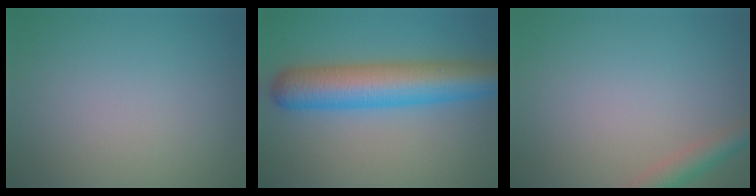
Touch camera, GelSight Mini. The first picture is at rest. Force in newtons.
{"total": 8.4, "press": 8.4, "slide": 0.2}
{"total": 2.9, "press": 2.9, "slide": 0.1}